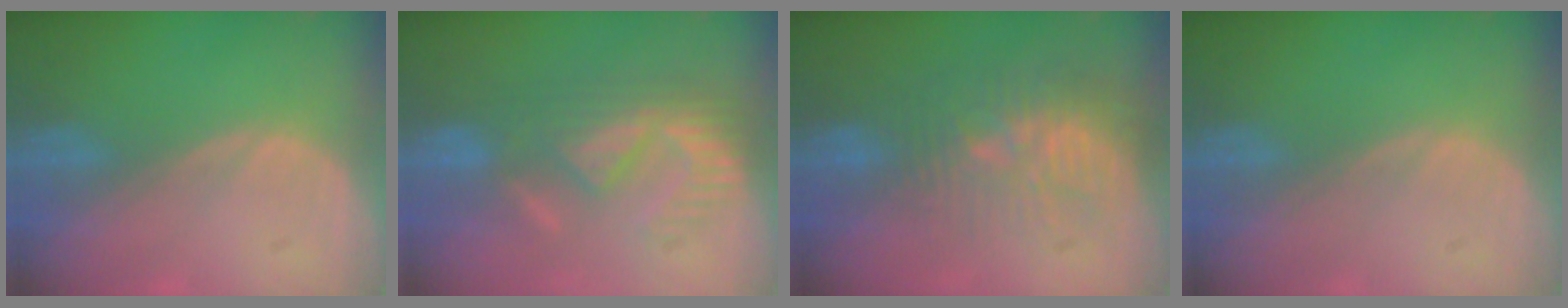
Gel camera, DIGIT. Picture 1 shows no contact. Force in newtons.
{"total": 8.3, "press": 7.7, "slide": 3.1}
{"total": 10.1, "press": 9.0, "slide": 4.5}
{"total": 0.0}